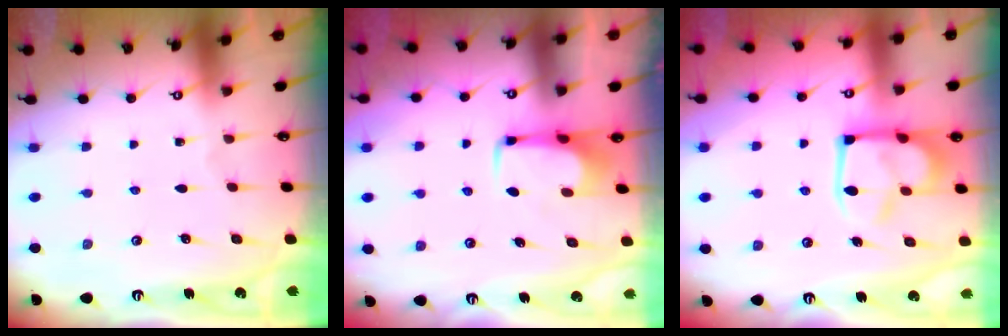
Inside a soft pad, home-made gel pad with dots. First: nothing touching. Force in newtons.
{"total": 1.6, "press": 1.5, "slide": 0.5}
{"total": 7.2, "press": 7.0, "slide": 1.4}